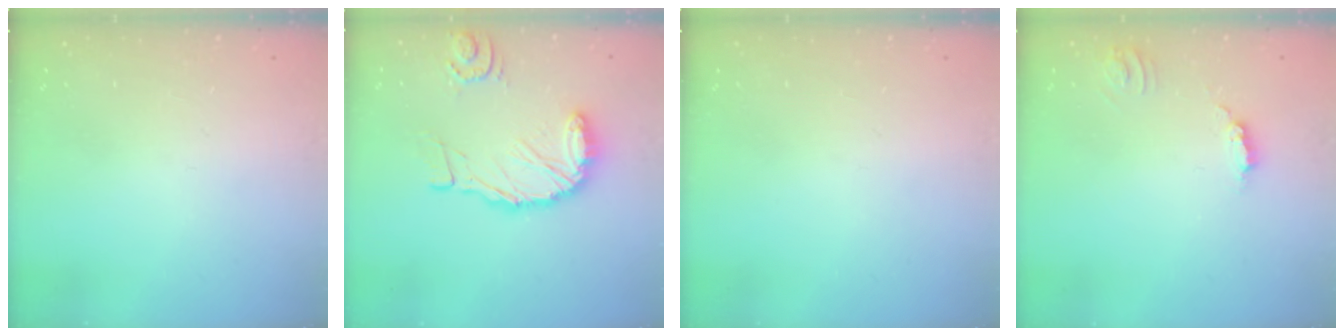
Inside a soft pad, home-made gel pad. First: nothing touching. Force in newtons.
{"total": 14.3, "press": 14.2, "slide": 1.6}
{"total": 0.0}
{"total": 5.7, "press": 5.7, "slide": 0.3}